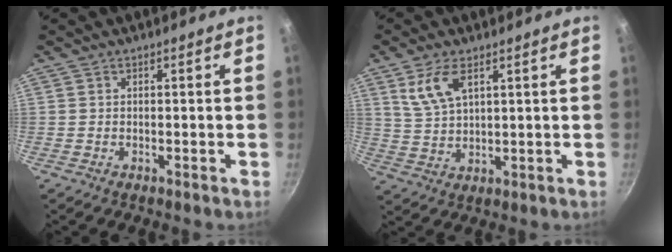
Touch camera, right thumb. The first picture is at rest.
{"total": 7.0, "force": [3.5, 3.2, 5.1], "torque": [-0.100, -0.011, 0.079]}